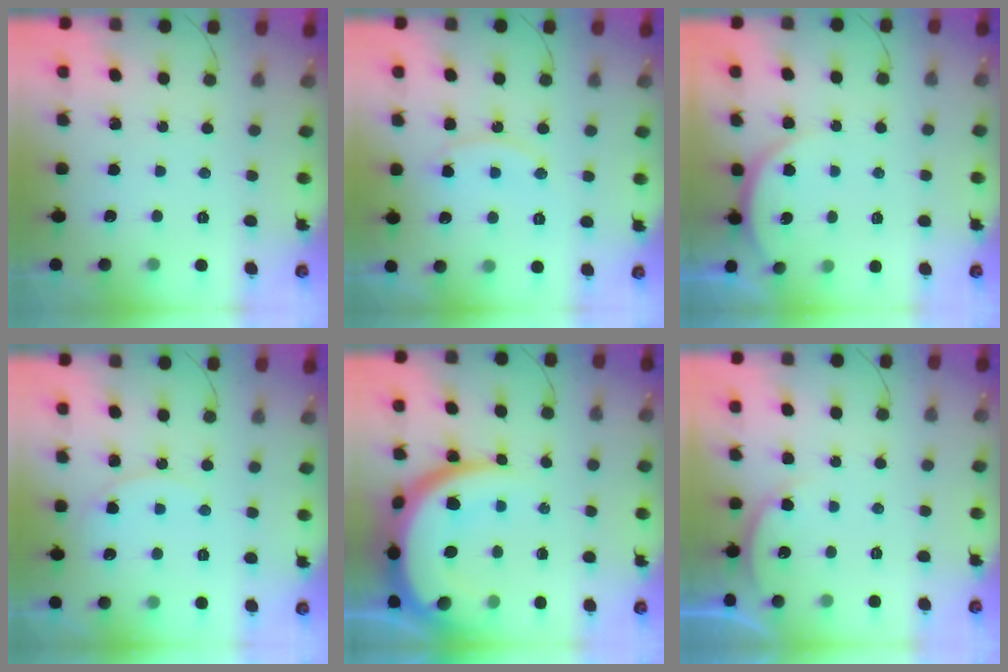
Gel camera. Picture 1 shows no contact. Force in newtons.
{"total": 10.2, "press": 10.2, "slide": 0.8}
{"total": 5.2, "press": 5.1, "slide": 0.6}
{"total": 6.6, "press": 6.6, "slide": 0.4}
{"total": 19.7, "press": 19.6, "slide": 1.6}
{"total": 4.2, "press": 4.1, "slide": 0.7}